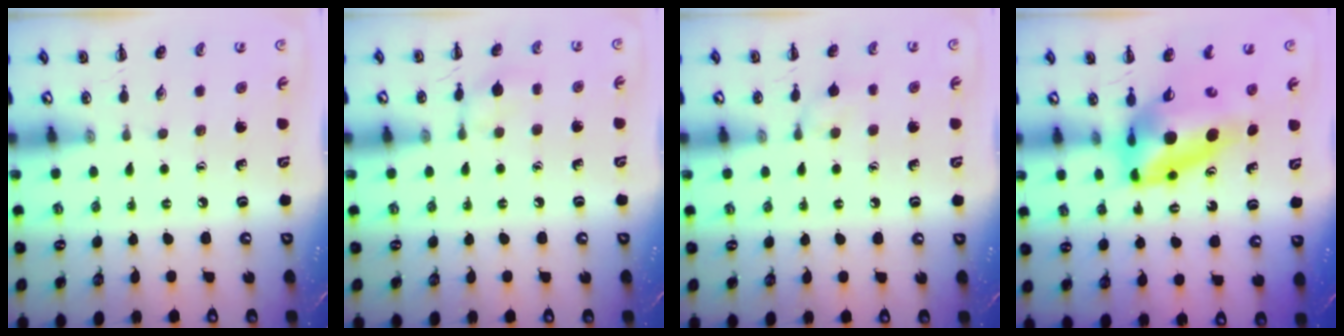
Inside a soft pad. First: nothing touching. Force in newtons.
{"total": 6.7, "press": 6.5, "slide": 1.3}
{"total": 6.0, "press": 5.6, "slide": 2.1}
{"total": 10.0, "press": 9.6, "slide": 3.0}